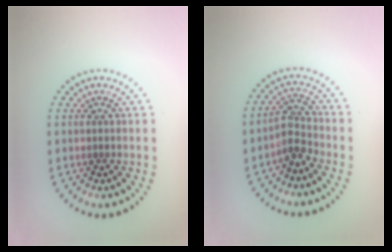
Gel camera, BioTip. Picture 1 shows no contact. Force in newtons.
{"total": 2.5, "press": 2.0, "slide": 1.5}